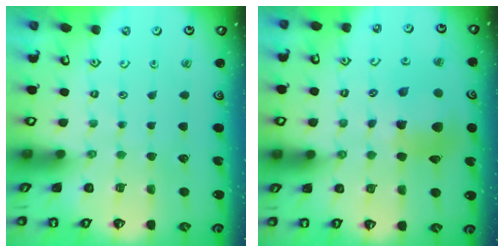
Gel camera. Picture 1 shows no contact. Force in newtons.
{"total": 10.5, "press": 10.5, "slide": 0.9}